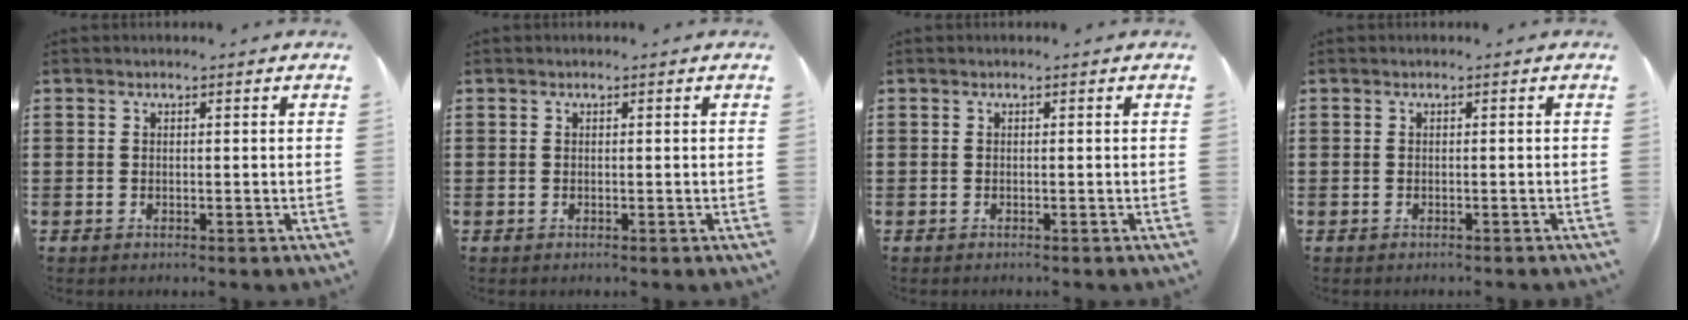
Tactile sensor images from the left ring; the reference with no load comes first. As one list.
[{"total": 0.0}, {"total": 0.0}, {"total": 0.0}]